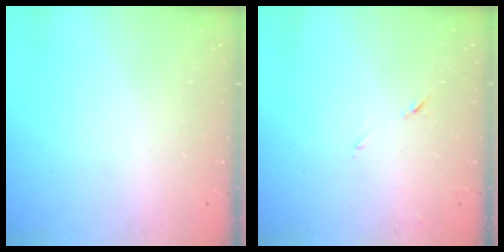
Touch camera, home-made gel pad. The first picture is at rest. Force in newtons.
{"total": 6.1, "press": 6.1, "slide": 0.6}